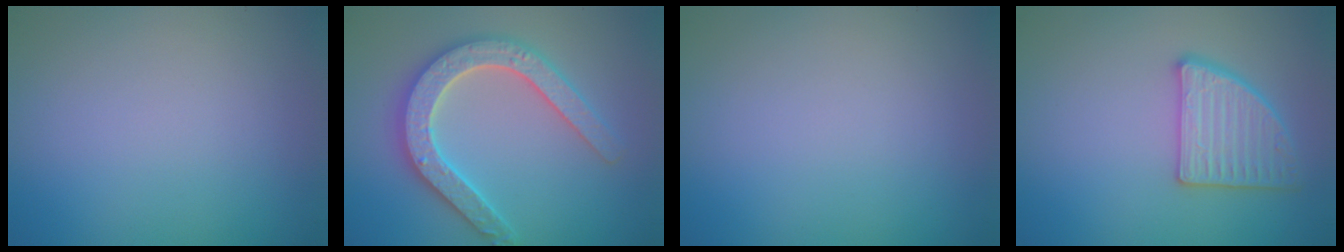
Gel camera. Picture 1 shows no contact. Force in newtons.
{"total": 4.7, "press": 4.6, "slide": 1.0}
{"total": 0.0}
{"total": 3.5, "press": 3.3, "slide": 1.1}